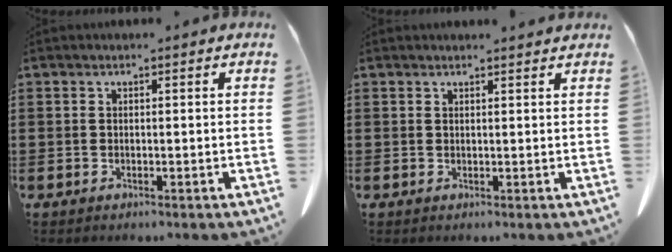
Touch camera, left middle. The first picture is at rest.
{"total": 0.9, "force": [0.9, -0.1, 0.2], "torque": [-0.006, -0.002, 0.018]}